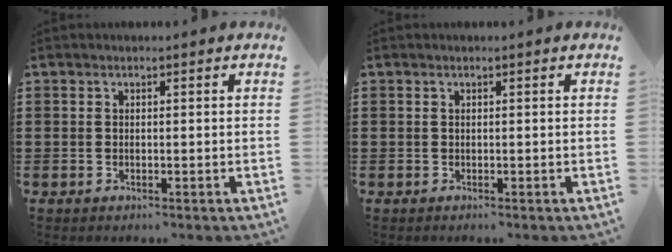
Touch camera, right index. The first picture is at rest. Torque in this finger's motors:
{"motor_torque": [-1.02, 1.12, -0.42, -0.04]}